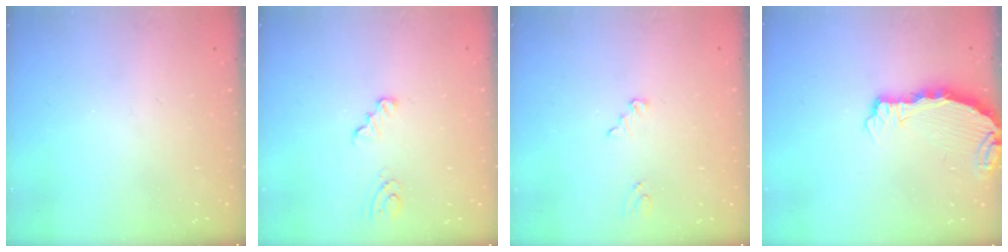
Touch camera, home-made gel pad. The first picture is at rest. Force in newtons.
{"total": 3.4, "press": 3.4, "slide": 0.4}
{"total": 2.6, "press": 2.5, "slide": 0.3}
{"total": 3.8, "press": 3.8, "slide": 0.4}